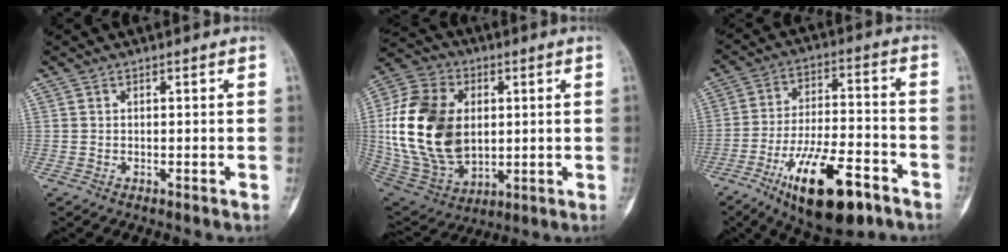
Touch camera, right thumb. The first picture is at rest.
{"total": 23.3, "force": [1.9, 16.1, 16.8], "torque": [-0.325, -0.007, 0.051]}
{"total": 18.4, "force": [-10.0, 7.0, 13.8], "torque": [-0.222, 0.057, -0.158]}